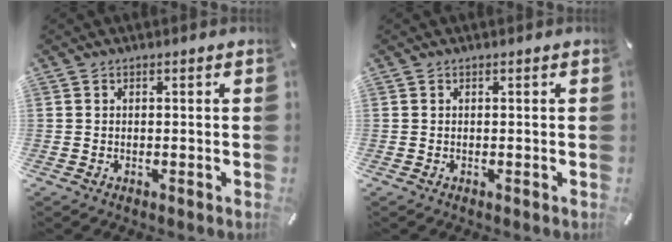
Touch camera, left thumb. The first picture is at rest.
{"total": 0.0}